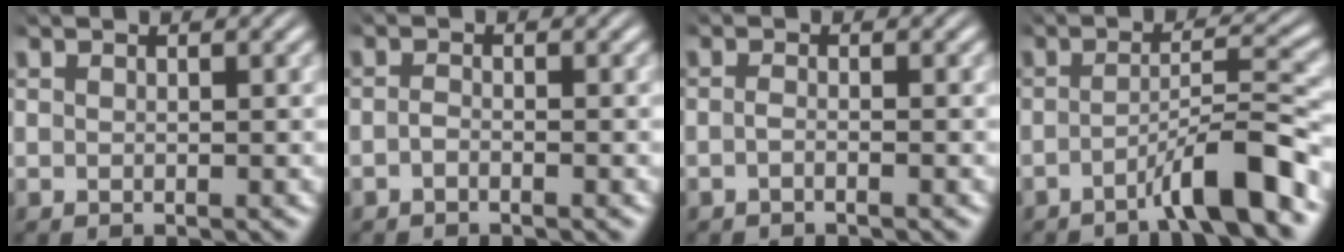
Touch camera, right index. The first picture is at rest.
{"total": 1.0, "force": [-0.9, 0.1, 0.3], "torque": [-0.013, -0.007, -0.016]}
{"total": 1.1, "force": [-0.9, -0.3, 0.6], "torque": [-0.019, -0.006, -0.014]}
{"total": 4.9, "force": [-3.1, -0.2, 3.7], "torque": [-0.058, 0.001, -0.050]}